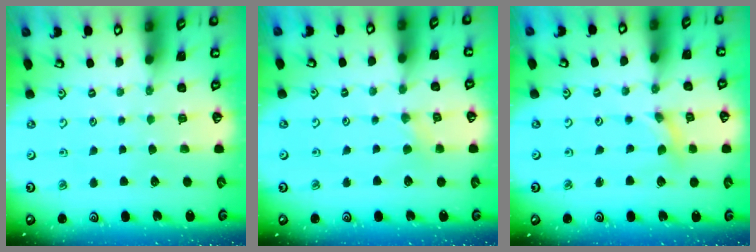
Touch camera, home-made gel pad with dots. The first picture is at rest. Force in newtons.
{"total": 1.2, "press": 1.1, "slide": 0.3}
{"total": 0.6, "press": 0.5, "slide": 0.1}